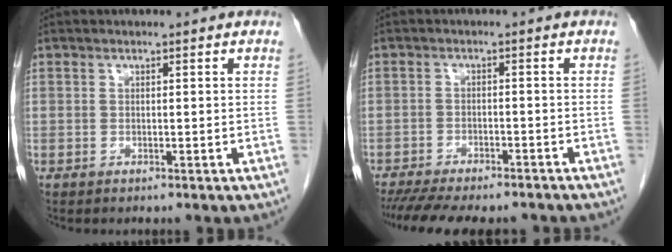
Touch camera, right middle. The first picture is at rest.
{"total": 14.1, "force": [-12.1, 3.4, 6.3], "torque": [-0.122, -0.014, -0.167]}